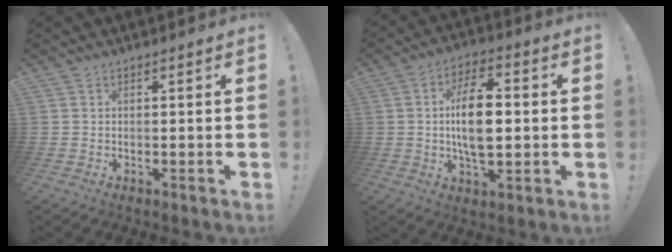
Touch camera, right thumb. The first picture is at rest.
{"total": 13.6, "force": [0.4, 7.1, 11.6], "torque": [-0.206, 0.007, 0.003]}